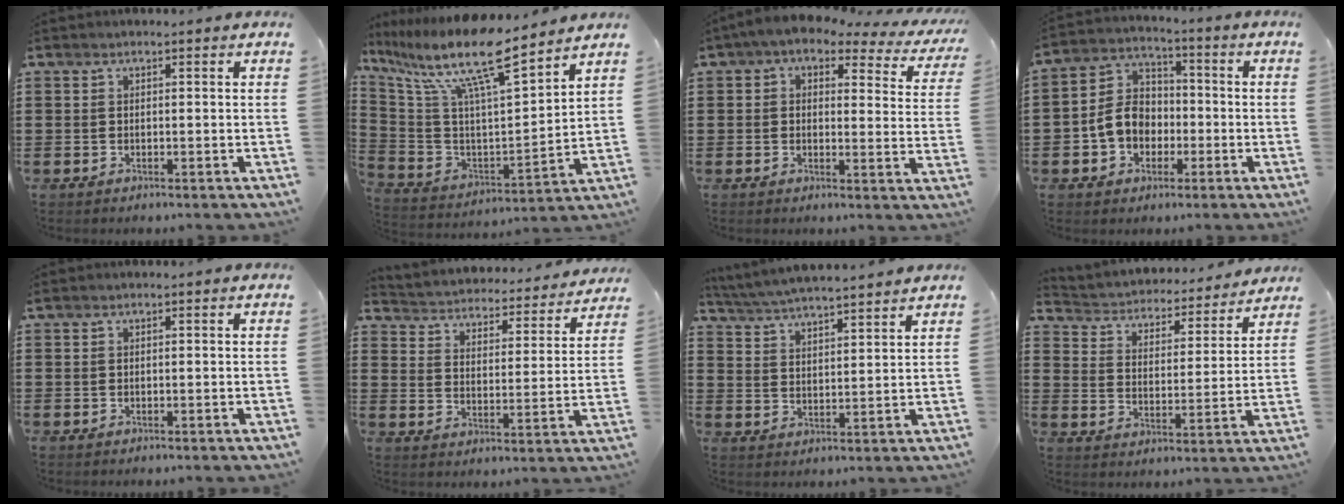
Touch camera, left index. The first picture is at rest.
{"total": 13.6, "force": [10.0, 1.7, 9.1], "torque": [-0.214, -0.065, 0.163]}
{"total": 3.5, "force": [2.3, 1.3, 2.4], "torque": [-0.059, -0.013, 0.034]}
{"total": 7.1, "force": [-1.7, 5.9, 3.6], "torque": [-0.097, 0.015, -0.037]}
{"total": 0.0}
{"total": 3.1, "force": [3.0, 0.1, -0.1], "torque": [-0.021, -0.034, 0.043]}
{"total": 4.7, "force": [4.6, -0.4, 0.8], "torque": [-0.037, -0.025, 0.080]}
{"total": 3.3, "force": [3.2, 0.6, 0.1], "torque": [-0.026, -0.030, 0.046]}